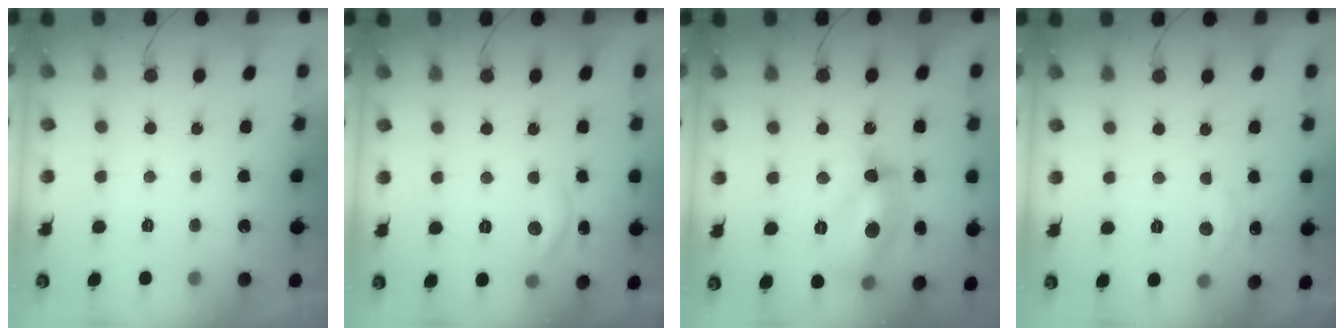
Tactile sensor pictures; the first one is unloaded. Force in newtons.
{"total": 7.5, "press": 7.5, "slide": 0.7}
{"total": 17.0, "press": 16.9, "slide": 1.0}
{"total": 5.6, "press": 5.6, "slide": 0.7}